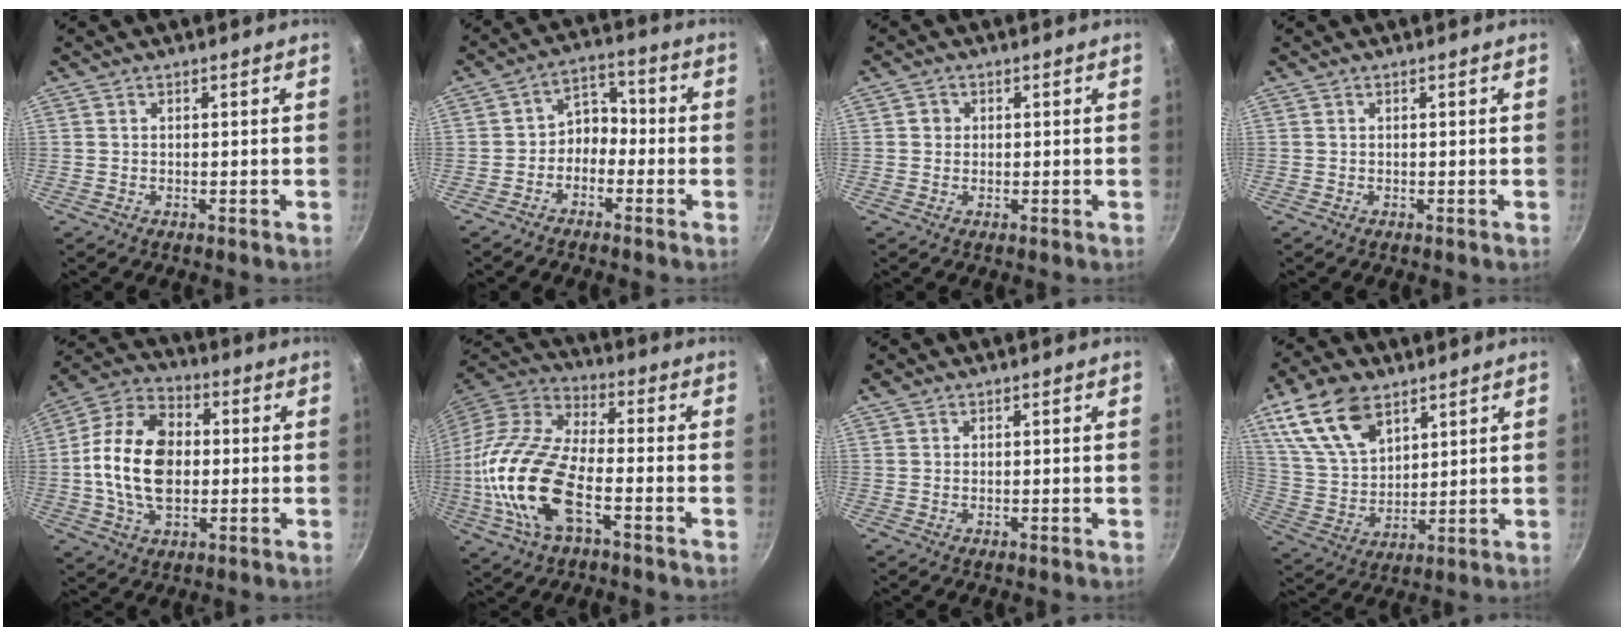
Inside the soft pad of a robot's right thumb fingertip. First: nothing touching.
{"total": 5.7, "force": [-2.0, 4.3, 3.1], "torque": [-0.011, 0.041, -0.048]}
{"total": 1.7, "force": [0.2, 1.6, 0.5], "torque": [-0.001, 0.004, 0.000]}
{"total": 0.0}
{"total": 16.8, "force": [0.0, 11.0, 12.6], "torque": [-0.209, 0.021, -0.015]}
{"total": 20.9, "force": [-5.8, 9.8, 17.5], "torque": [-0.351, 0.028, -0.128]}
{"total": 1.2, "force": [0.9, 0.7, 0.5], "torque": [-0.009, 0.002, 0.016]}
{"total": 15.7, "force": [8.8, 9.0, 9.4], "torque": [-0.156, -0.029, 0.179]}